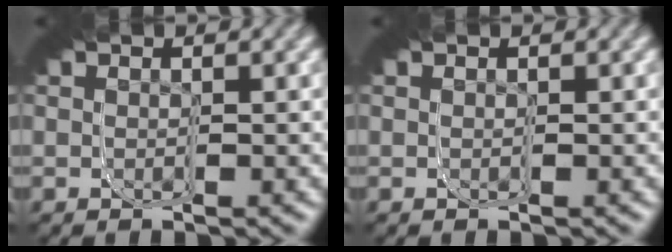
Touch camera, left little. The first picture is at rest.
{"total": 0.0}